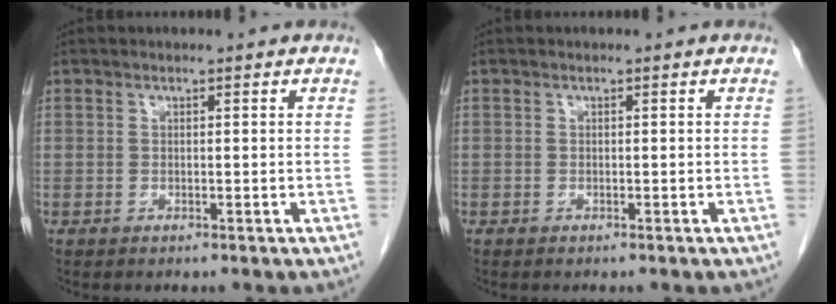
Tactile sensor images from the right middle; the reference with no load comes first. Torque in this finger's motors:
{"motor_torque": [0.61, -0.69, -0.20, -0.19]}